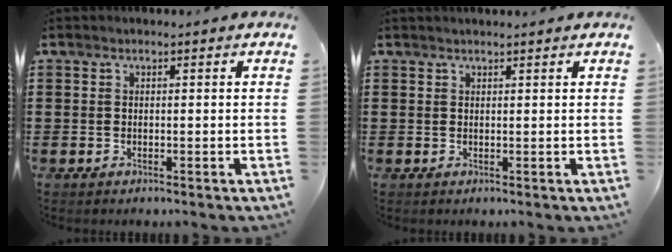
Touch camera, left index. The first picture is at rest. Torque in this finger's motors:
{"motor_torque": [1.26, -0.87, 0.03, 0.01]}